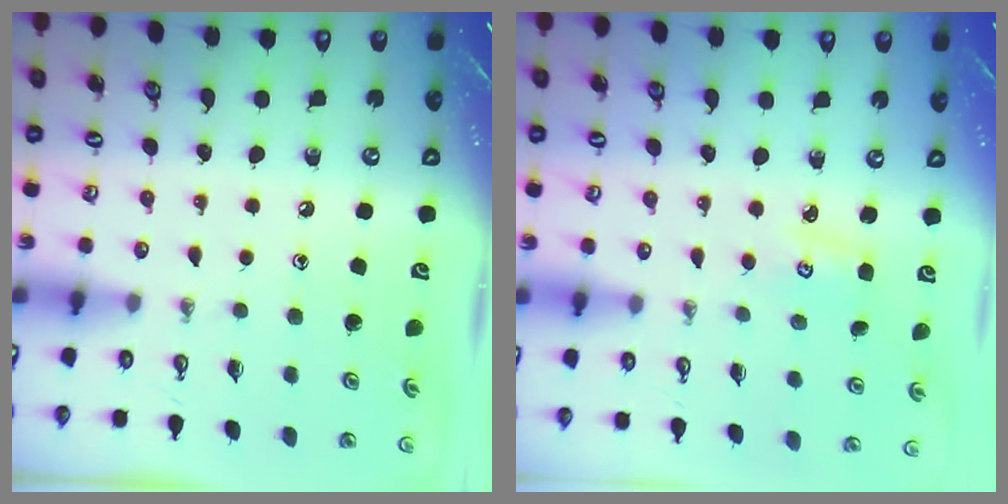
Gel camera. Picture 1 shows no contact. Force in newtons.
{"total": 2.9, "press": 2.9, "slide": 0.2}